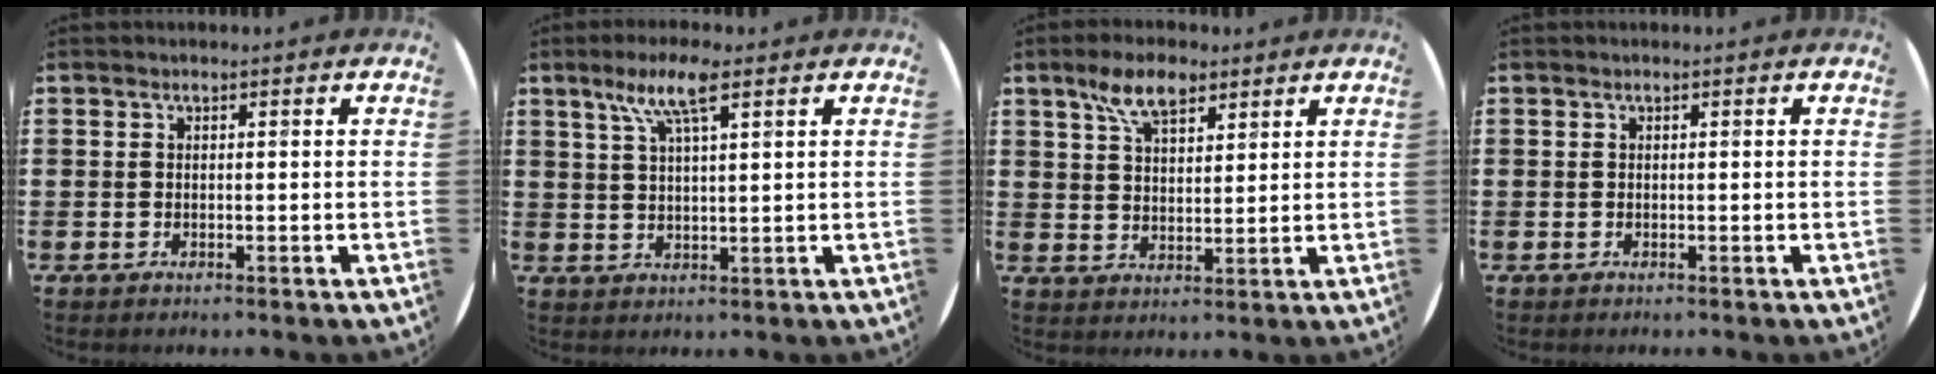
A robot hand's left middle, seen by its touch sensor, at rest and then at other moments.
{"total": 6.4, "force": [3.8, 1.4, 5.0], "torque": [-0.099, 0.007, 0.063]}
{"total": 6.8, "force": [4.6, 3.1, 3.9], "torque": [-0.072, -0.002, 0.081]}
{"total": 0.0}